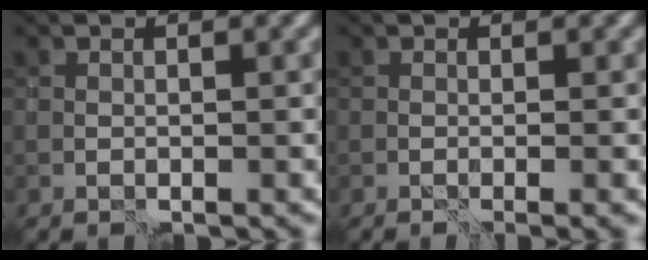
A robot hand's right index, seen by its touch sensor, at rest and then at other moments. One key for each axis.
{"total": 0.9, "fx": -0.5, "fy": -0.7, "fz": 0.3, "tx": 0.005, "ty": 0.000, "tz": -0.011}